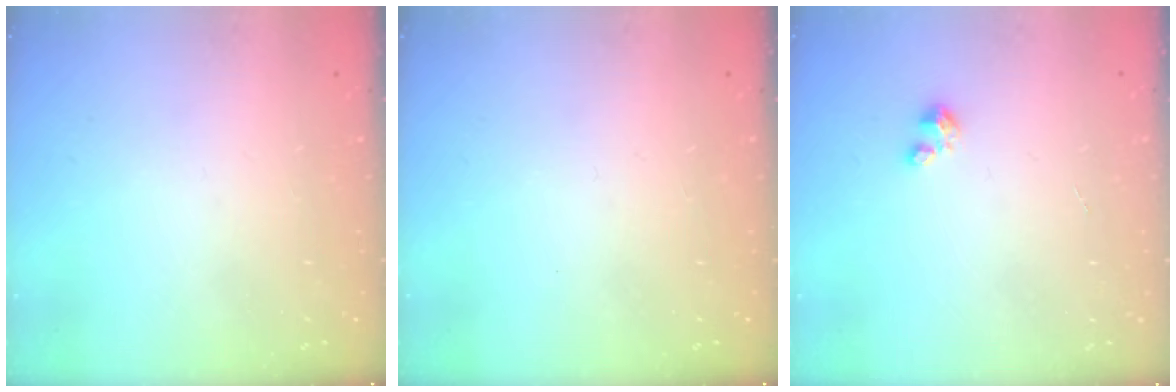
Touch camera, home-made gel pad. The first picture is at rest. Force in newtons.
{"total": 0.0}
{"total": 1.5, "press": 1.5, "slide": 0.1}